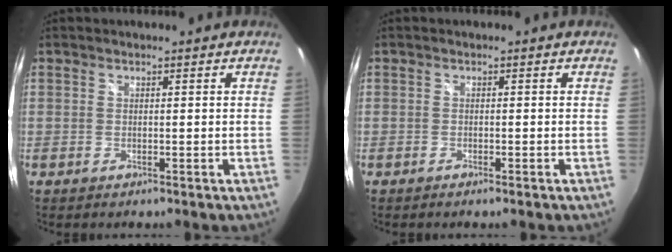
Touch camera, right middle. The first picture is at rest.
{"total": 0.8, "force": [-0.7, 0.1, 0.4], "torque": [-0.008, -0.002, -0.013]}